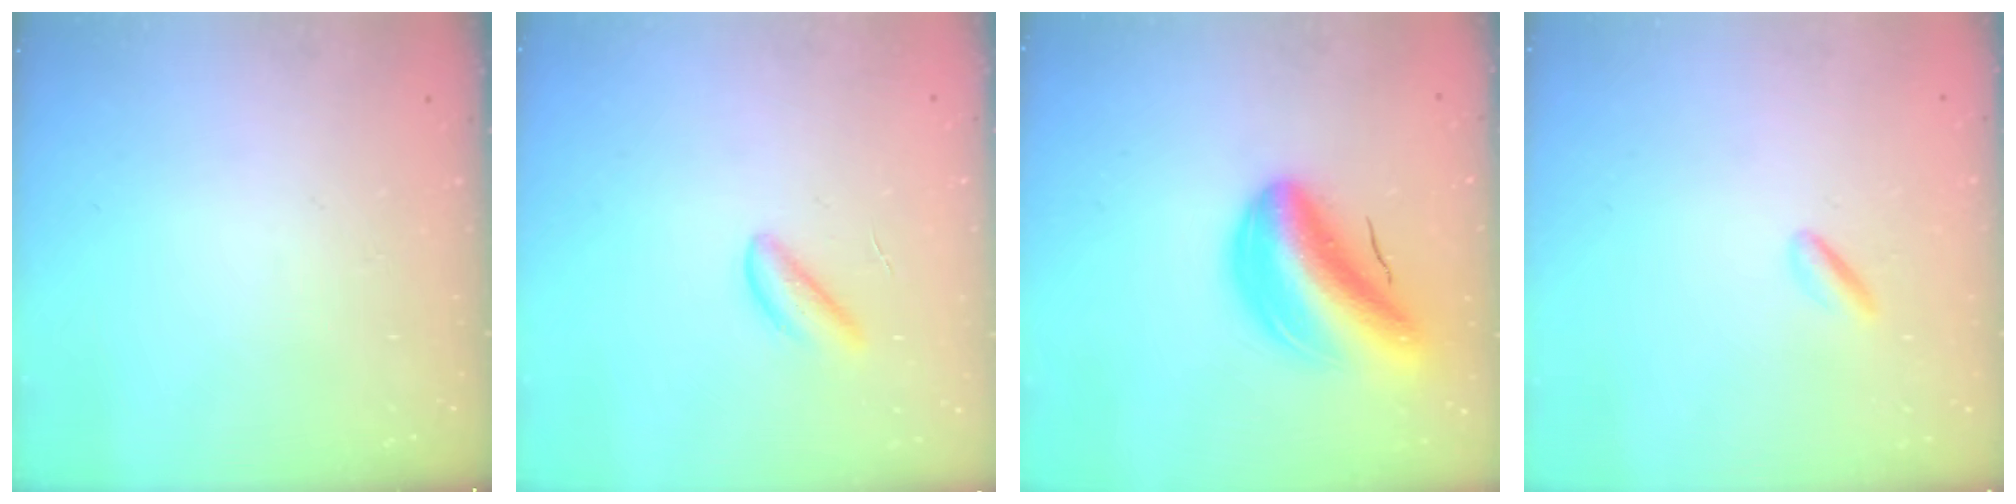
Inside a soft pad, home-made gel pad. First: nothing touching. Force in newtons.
{"total": 2.8, "press": 2.7, "slide": 0.3}
{"total": 13.4, "press": 12.8, "slide": 4.1}
{"total": 1.4, "press": 1.2, "slide": 0.8}